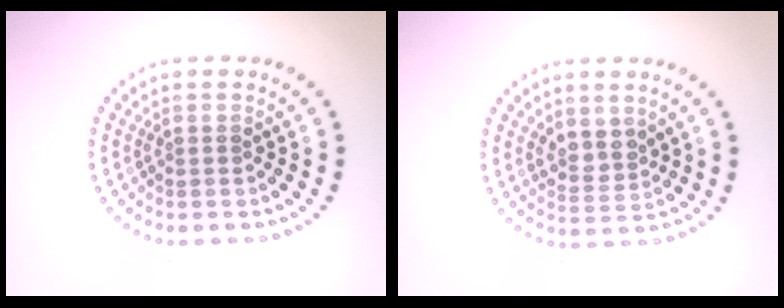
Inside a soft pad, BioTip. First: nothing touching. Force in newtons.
{"total": 2.3, "press": 1.9, "slide": 1.2}